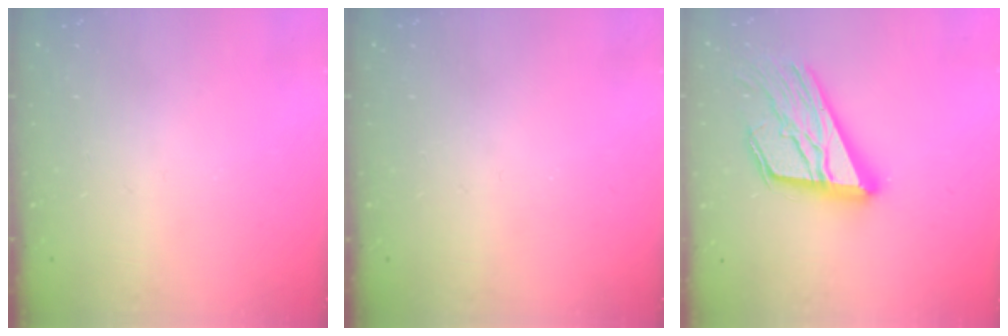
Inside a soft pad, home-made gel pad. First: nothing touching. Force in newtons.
{"total": 0.0}
{"total": 20.9, "press": 20.8, "slide": 2.2}